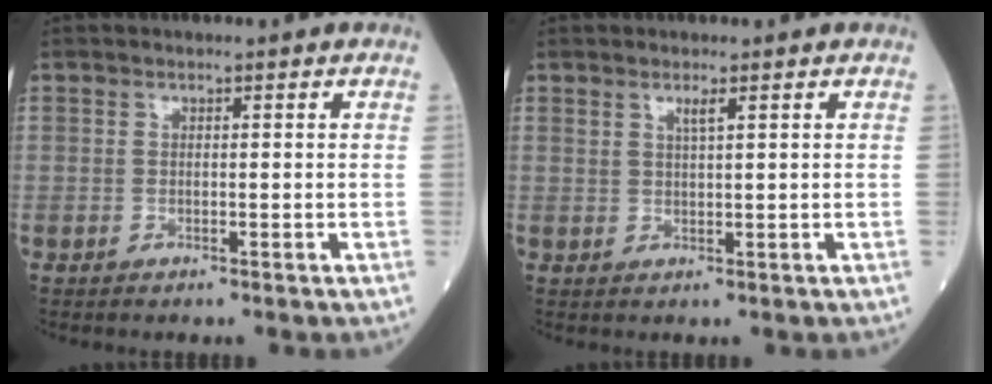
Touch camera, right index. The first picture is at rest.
{"total": 1.5, "force": [0.9, -0.1, 1.2], "torque": [-0.024, -0.003, 0.018]}